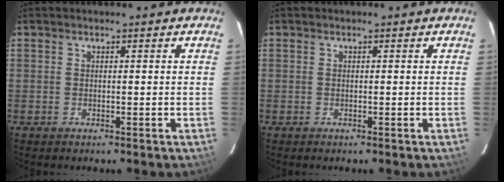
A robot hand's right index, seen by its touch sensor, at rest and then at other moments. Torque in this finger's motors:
{"motor_torque": [0.00, 0.00, 0.01, 0.01]}